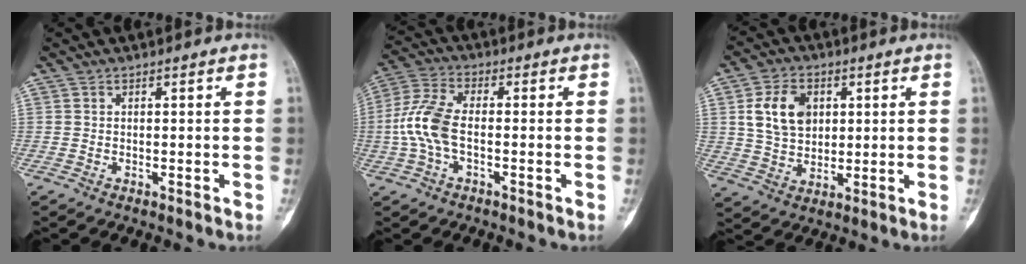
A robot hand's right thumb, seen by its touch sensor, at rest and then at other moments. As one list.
[{"total": 9.0, "force": [-1.4, 4.6, 7.7], "torque": [-0.183, 0.025, -0.032]}, {"total": 10.4, "force": [2.8, 7.5, 6.6], "torque": [-0.097, -0.006, 0.056]}]